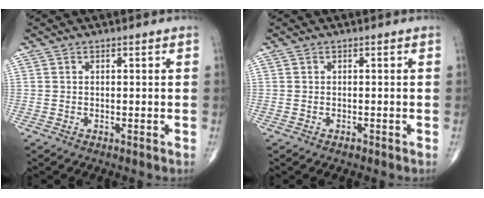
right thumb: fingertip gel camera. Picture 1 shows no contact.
{"total": 0.5, "force": [-0.4, 0.3, 0.2], "torque": [-0.001, 0.000, -0.008]}